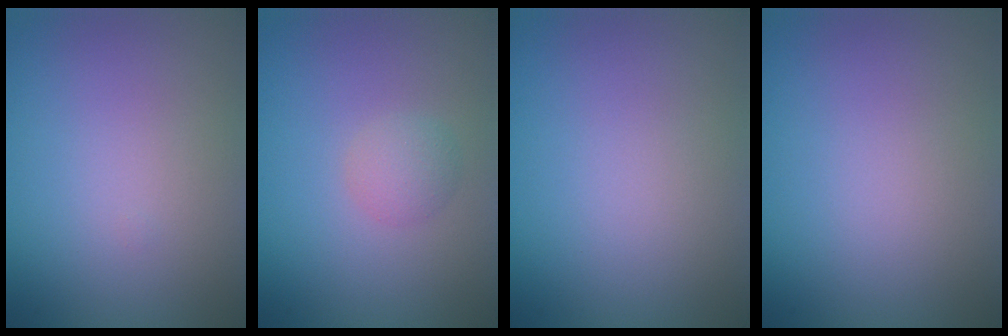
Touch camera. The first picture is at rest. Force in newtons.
{"total": 1.8, "press": 1.8, "slide": 0.1}
{"total": 0.0}
{"total": 0.0}